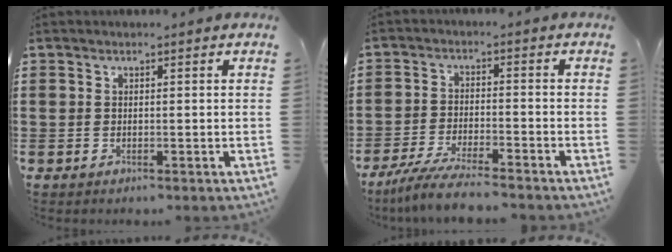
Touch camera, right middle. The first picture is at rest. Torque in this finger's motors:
{"motor_torque": [1.26, -0.88, 0.16, 0.15]}